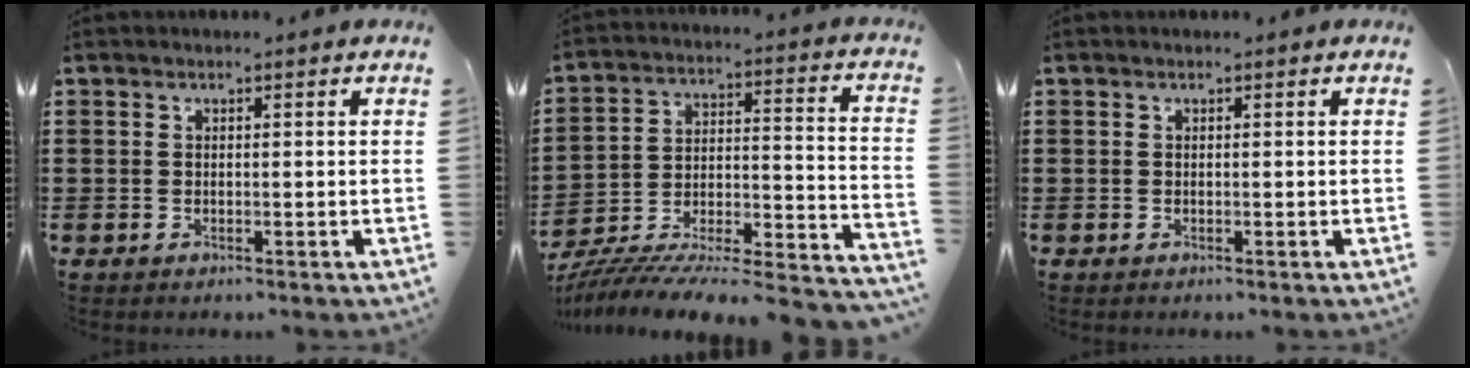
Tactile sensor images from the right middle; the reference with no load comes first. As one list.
[{"total": 6.5, "force": [-6.3, 0.3, 1.6], "torque": [-0.029, -0.015, -0.130]}, {"total": 0.0}]